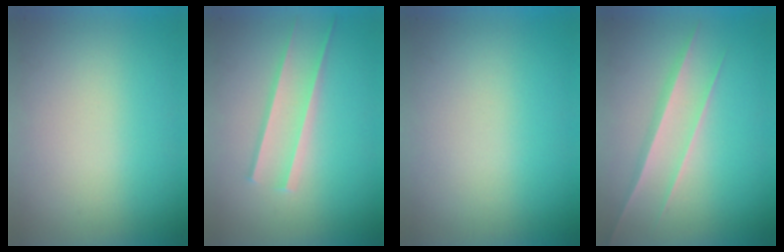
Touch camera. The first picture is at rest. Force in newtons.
{"total": 1.6}
{"total": 0.0}
{"total": 1.5}